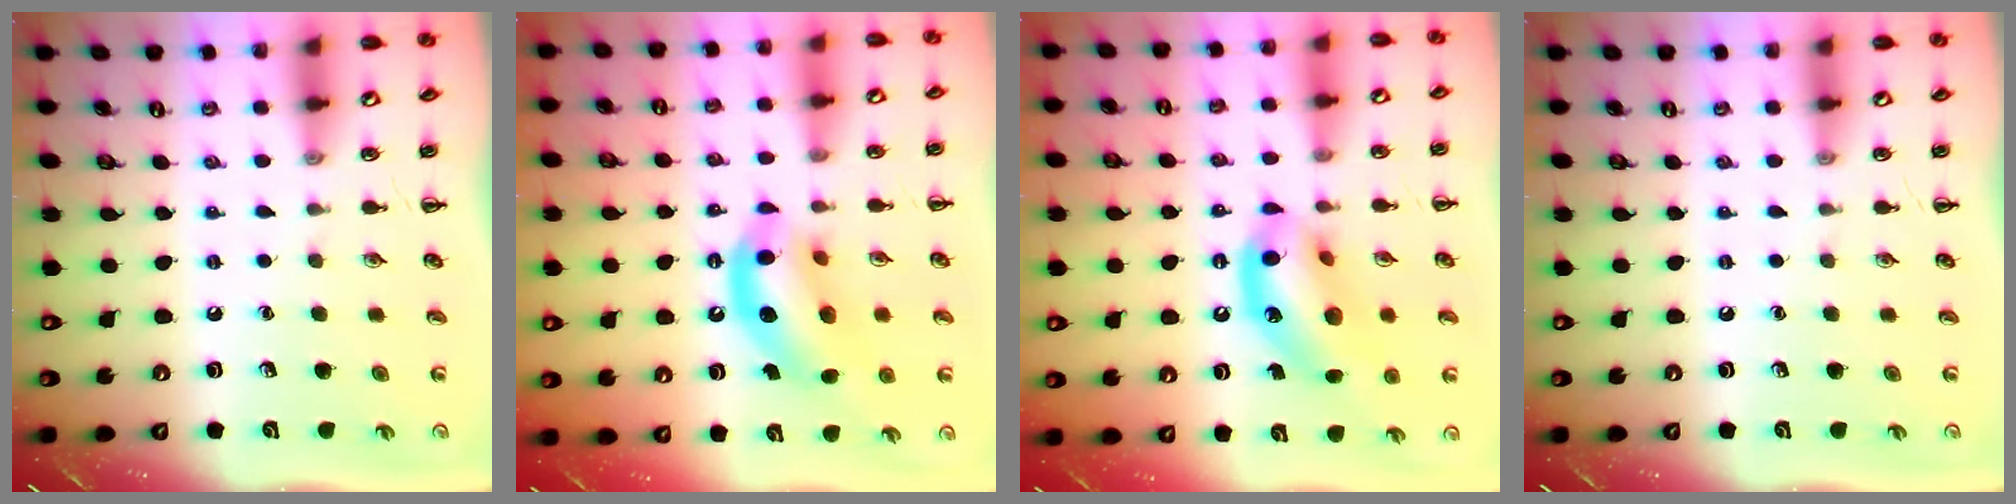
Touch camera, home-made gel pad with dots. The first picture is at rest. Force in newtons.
{"total": 13.1, "press": 12.7, "slide": 3.4}
{"total": 15.2, "press": 14.7, "slide": 3.8}
{"total": 0.0}